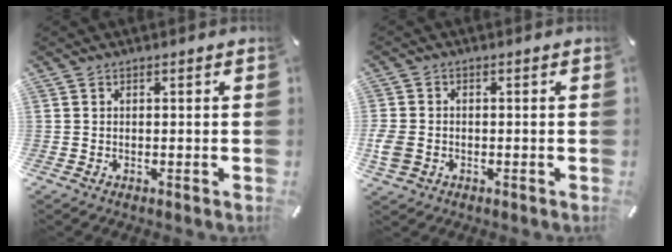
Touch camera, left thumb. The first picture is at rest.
{"total": 4.1, "force": [-1.0, 3.3, 2.3], "torque": [-0.058, 0.000, -0.020]}